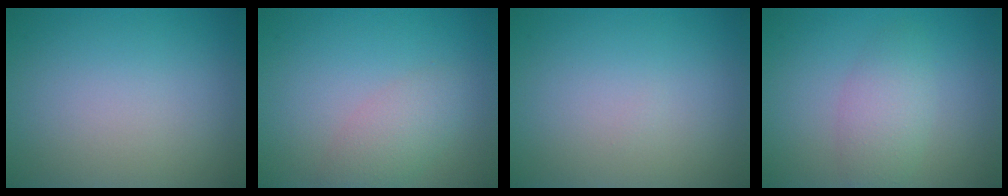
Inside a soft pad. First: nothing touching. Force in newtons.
{"total": 2.7, "press": 2.7, "slide": 0.1}
{"total": 0.0}
{"total": 3.0, "press": 3.0, "slide": 0.2}